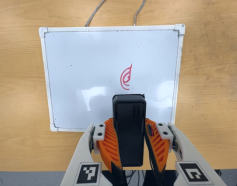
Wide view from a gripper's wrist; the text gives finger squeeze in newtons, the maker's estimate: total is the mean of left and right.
{"total": 10.5, "left": 8.6, "right": 12.3}